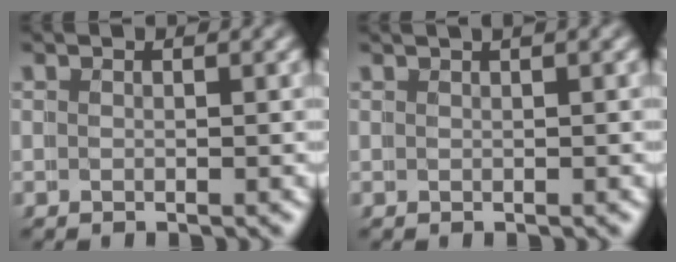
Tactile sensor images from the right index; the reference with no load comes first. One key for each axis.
{"total": 0.8, "fx": 0.4, "fy": 0.0, "fz": 0.7, "tx": -0.004, "ty": 0.007, "tz": 0.005}